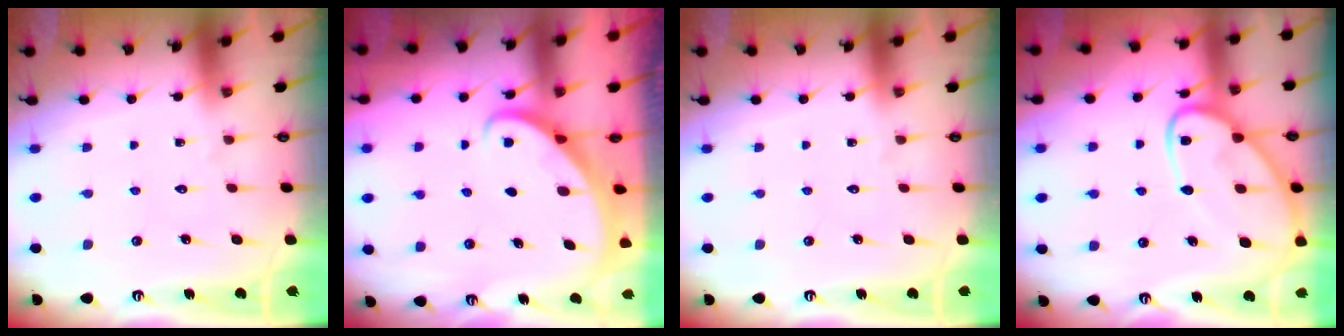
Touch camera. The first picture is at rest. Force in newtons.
{"total": 2.6, "press": 2.6, "slide": 0.2}
{"total": 0.0}
{"total": 12.1, "press": 12.0, "slide": 1.1}